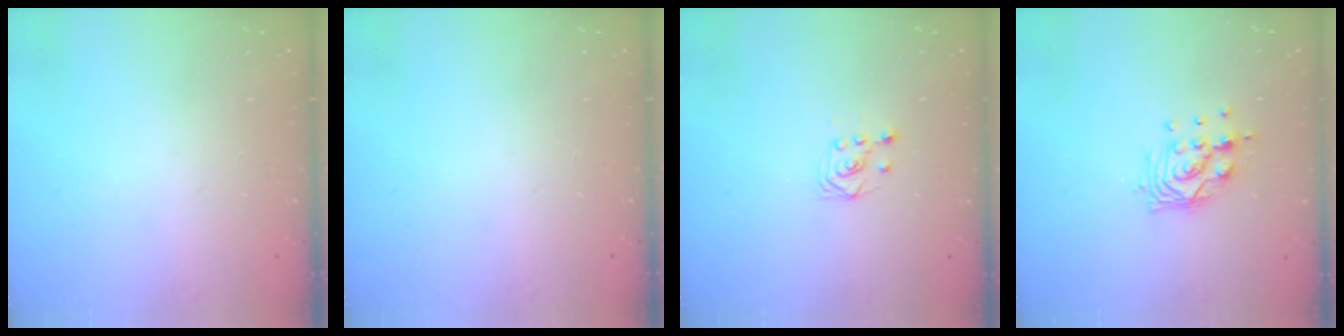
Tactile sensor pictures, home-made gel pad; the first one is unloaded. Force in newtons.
{"total": 0.0}
{"total": 2.5, "press": 2.2, "slide": 1.2}
{"total": 10.7, "press": 10.6, "slide": 1.1}